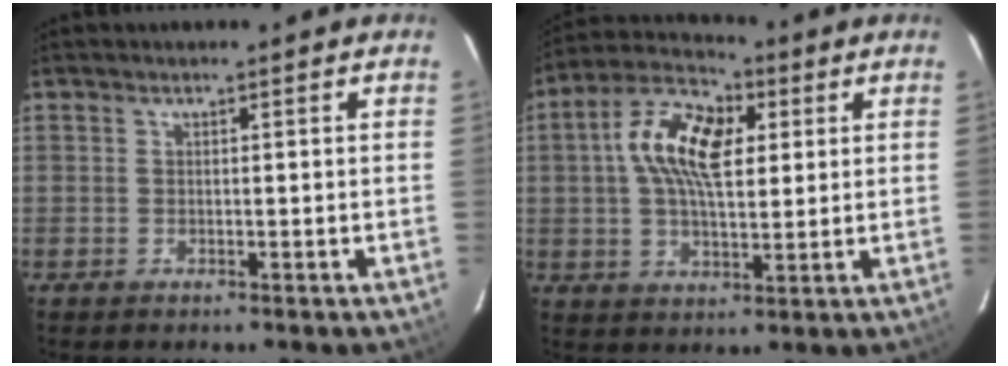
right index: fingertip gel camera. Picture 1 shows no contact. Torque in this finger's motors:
{"motor_torque": [0.54, 0.01, 0.68, 0.21]}